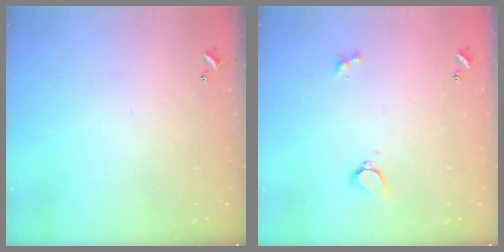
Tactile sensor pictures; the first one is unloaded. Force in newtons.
{"total": 3.9, "press": 3.8, "slide": 0.8}